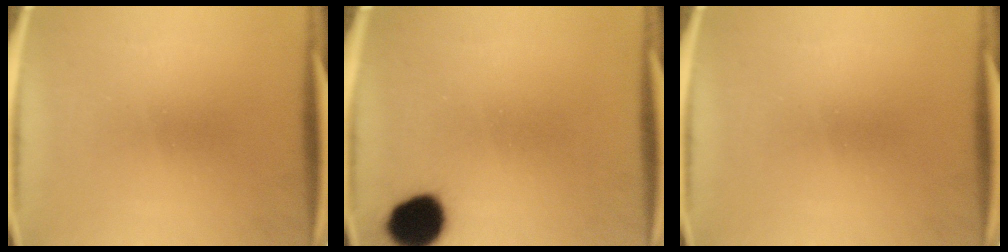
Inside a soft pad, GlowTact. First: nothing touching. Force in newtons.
{"total": 10.2}
{"total": 0.0}